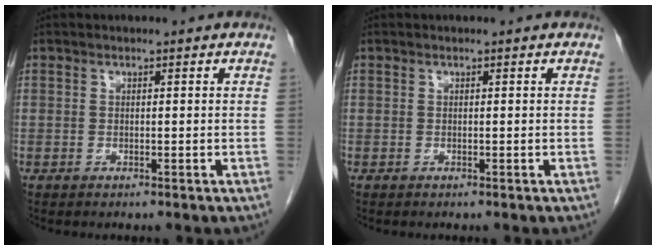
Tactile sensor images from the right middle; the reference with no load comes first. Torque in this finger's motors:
{"motor_torque": [0.00, 0.00, 0.02, -0.01]}